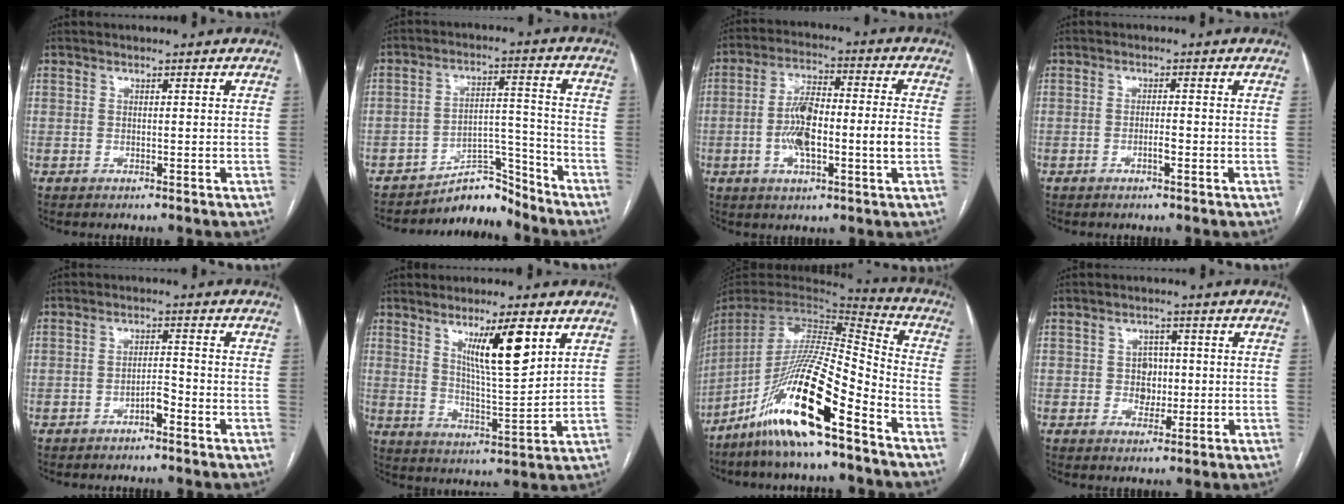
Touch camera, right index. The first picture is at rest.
{"total": 6.9, "force": [-6.7, 1.8, 0.1], "torque": [0.011, 0.055, -0.108]}
{"total": 12.0, "force": [-1.8, 2.4, 11.6], "torque": [-0.217, 0.020, -0.032]}
{"total": 1.7, "force": [-0.7, 0.2, 1.5], "torque": [-0.028, 0.000, -0.014]}
{"total": 2.5, "force": [-1.7, 0.6, 1.7], "torque": [-0.025, 0.005, -0.030]}
{"total": 10.0, "force": [4.9, 1.0, 8.7], "torque": [-0.148, -0.011, 0.087]}
{"total": 18.5, "force": [-11.5, 1.5, 14.4], "torque": [-0.301, -0.024, -0.219]}
{"total": 3.6, "force": [0.0, 3.0, 1.9], "torque": [-0.023, 0.009, 0.003]}